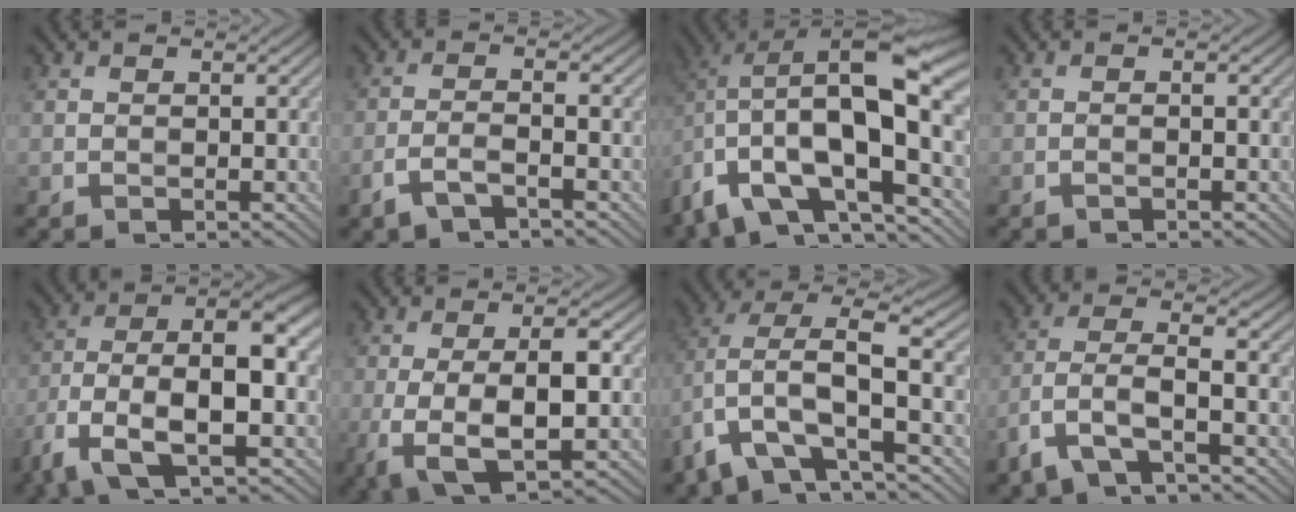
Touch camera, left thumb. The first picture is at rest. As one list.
[{"total": 3.7, "force": [-2.5, 0.9, 2.6], "torque": [-0.059, 0.001, -0.059]}, {"total": 19.1, "force": [-3.0, 9.0, 16.6], "torque": [-0.284, -0.014, -0.041]}, {"total": 0.8, "force": [-0.5, 0.0, 0.6], "torque": [-0.012, 0.004, -0.012]}, {"total": 12.3, "force": [-4.3, 5.0, 10.4], "torque": [-0.208, -0.004, -0.086]}, {"total": 8.4, "force": [-1.5, 2.9, 7.7], "torque": [-0.150, -0.007, -0.026]}, {"total": 12.6, "force": [-3.3, 5.2, 11.0], "torque": [-0.238, 0.004, -0.067]}, {"total": 7.3, "force": [-4.1, 2.4, 5.5], "torque": [-0.122, -0.001, -0.094]}]